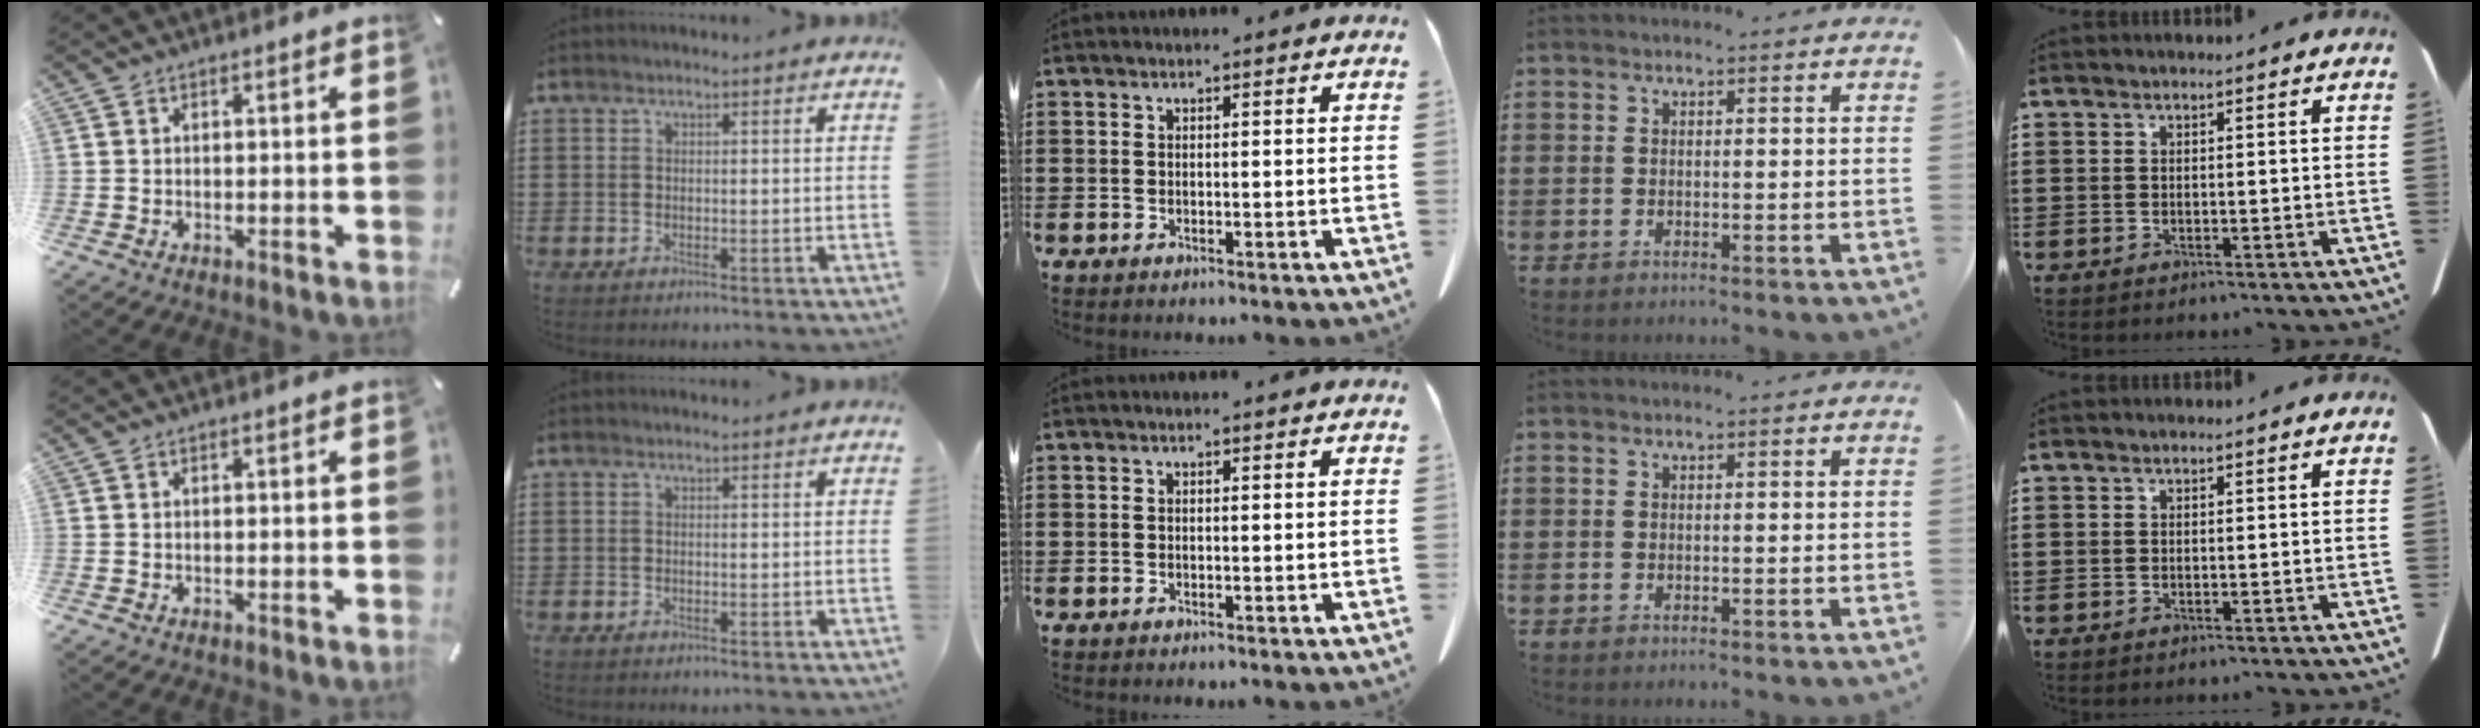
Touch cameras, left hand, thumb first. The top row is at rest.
{}